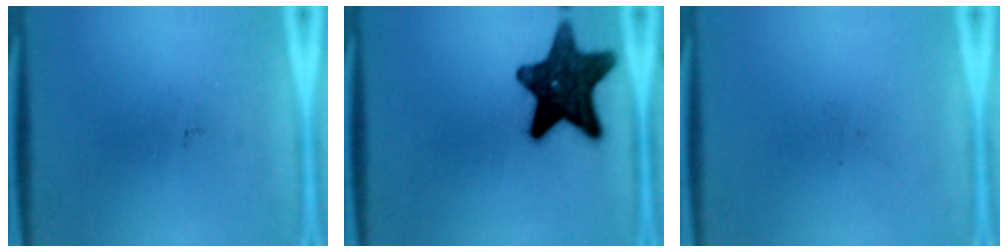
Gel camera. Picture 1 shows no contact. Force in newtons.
{"total": 14.3}
{"total": 0.0}